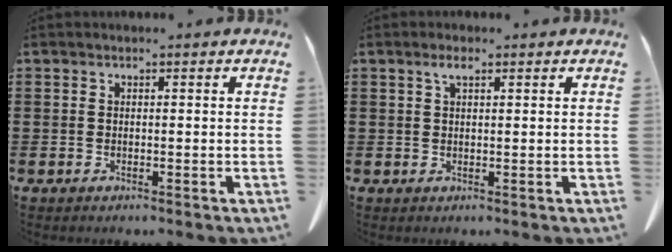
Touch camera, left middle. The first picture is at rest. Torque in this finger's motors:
{"motor_torque": [0.11, 0.10, 0.04, 0.01]}